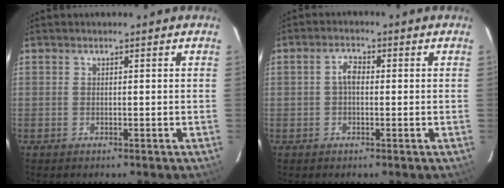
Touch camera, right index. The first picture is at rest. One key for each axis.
{"total": 2.5, "fx": 0.0, "fy": 1.6, "fz": 2.0, "tx": -0.040, "ty": 0.011, "tz": -0.001}